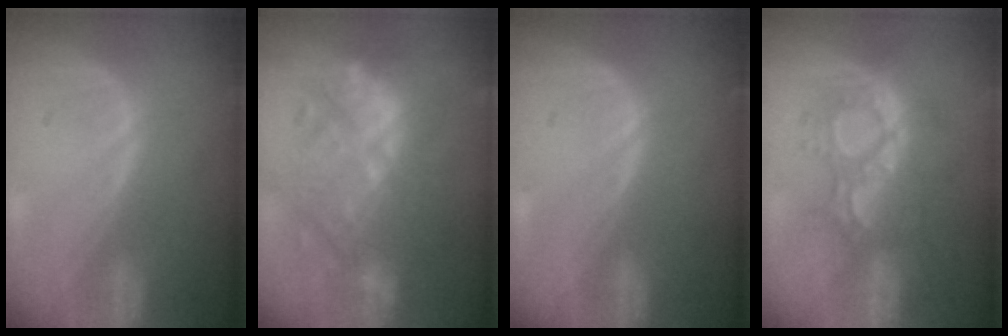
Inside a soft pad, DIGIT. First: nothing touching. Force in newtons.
{"total": 10.2, "press": 10.2, "slide": 0.3}
{"total": 0.0}
{"total": 8.8, "press": 8.5, "slide": 2.3}